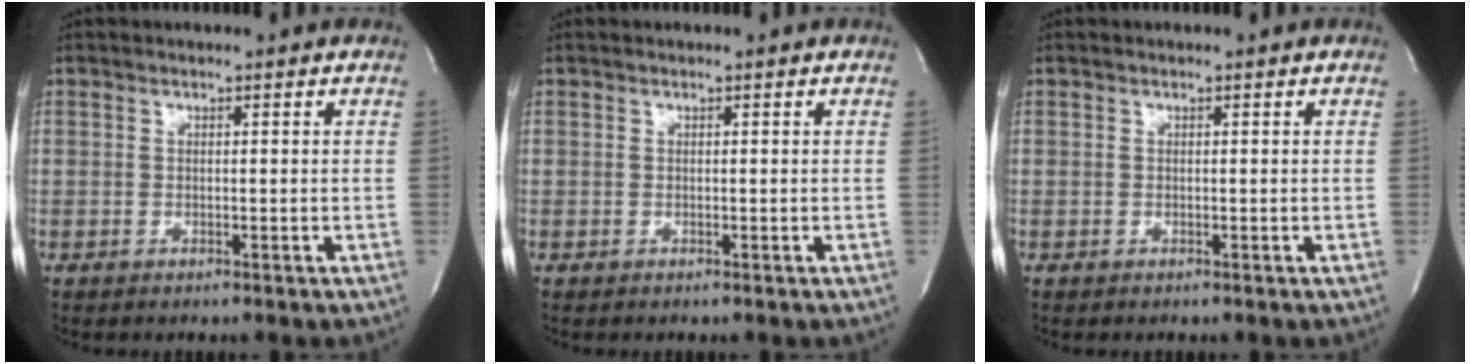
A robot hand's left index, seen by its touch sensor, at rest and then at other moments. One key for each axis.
{"total": 0.0}
{"total": 0.0}